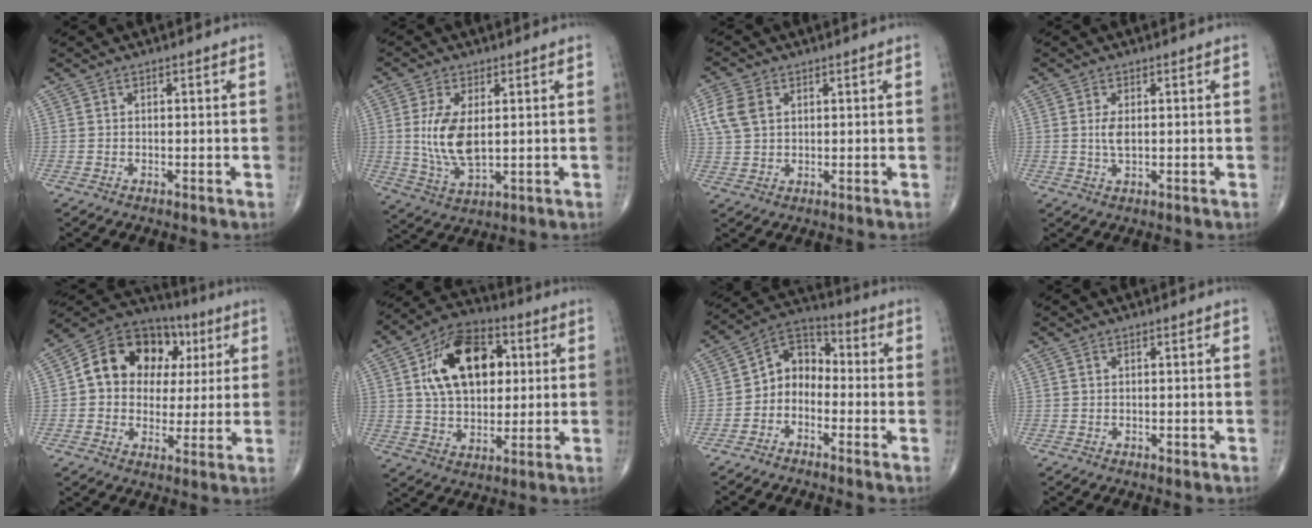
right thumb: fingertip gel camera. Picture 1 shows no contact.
{"total": 9.9, "force": [1.1, 4.9, 8.5], "torque": [-0.170, -0.014, 0.032]}
{"total": 6.7, "force": [2.2, 4.7, 4.2], "torque": [-0.090, 0.002, 0.046]}
{"total": 2.9, "force": [0.3, 1.4, 2.5], "torque": [-0.053, -0.003, 0.009]}
{"total": 17.0, "force": [3.7, 13.2, 10.0], "torque": [-0.116, 0.024, 0.054]}
{"total": 18.2, "force": [4.5, 11.6, 13.3], "torque": [-0.192, 0.006, 0.076]}
{"total": 8.0, "force": [-2.4, 6.2, 4.5], "torque": [-0.048, 0.048, -0.064]}
{"total": 0.7, "force": [-0.1, 0.5, 0.5], "torque": [-0.009, -0.001, 0.000]}